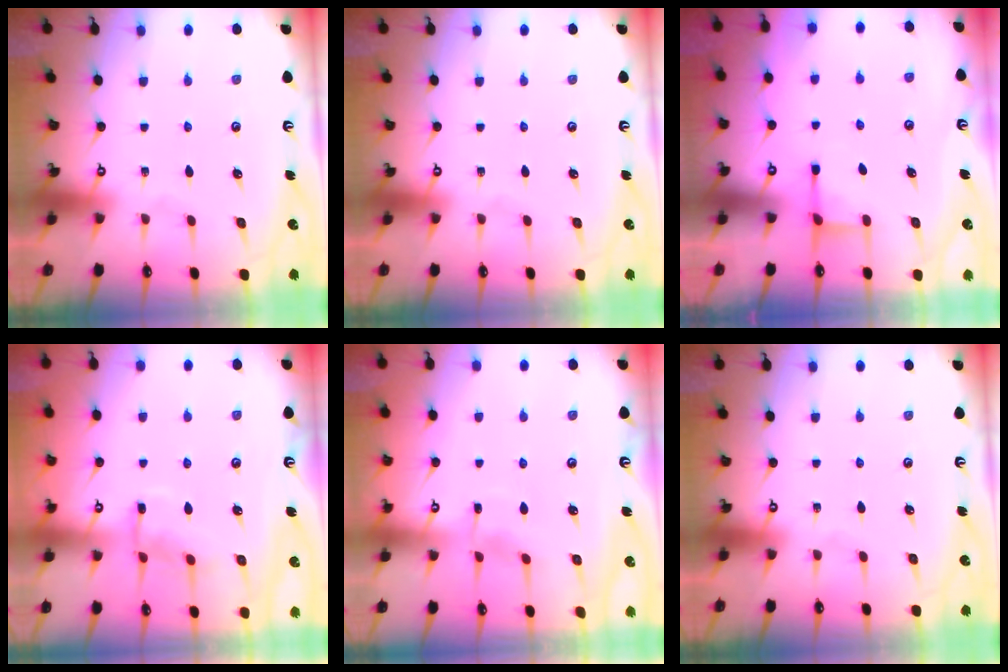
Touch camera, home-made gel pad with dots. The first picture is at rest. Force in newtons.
{"total": 0.0}
{"total": 3.0, "press": 3.0, "slide": 0.4}
{"total": 7.3, "press": 7.2, "slide": 0.7}
{"total": 4.7, "press": 4.7, "slide": 0.5}
{"total": 0.0}